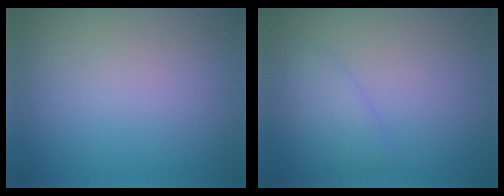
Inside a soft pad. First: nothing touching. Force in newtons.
{"total": 2.0, "press": 2.0, "slide": 0.2}